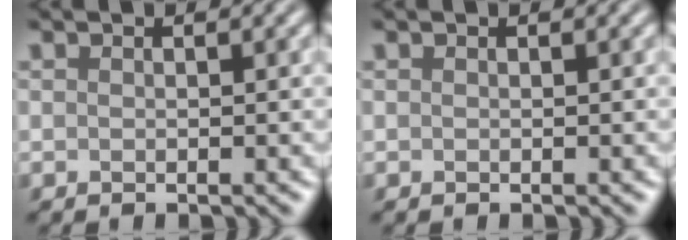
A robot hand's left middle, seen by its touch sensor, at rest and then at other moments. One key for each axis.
{"total": 0.0}